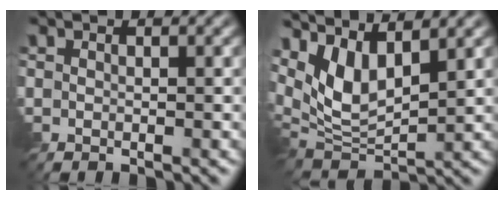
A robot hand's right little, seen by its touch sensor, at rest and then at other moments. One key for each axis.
{"total": 6.6, "fx": 3.2, "fy": 2.8, "fz": 5.0, "tx": -0.109, "ty": -0.008, "tz": 0.061}